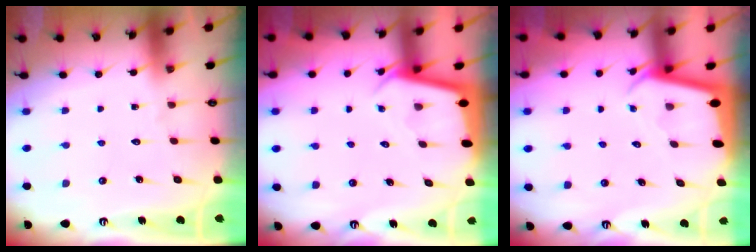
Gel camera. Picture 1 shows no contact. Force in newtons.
{"total": 2.5, "press": 2.5, "slide": 0.1}
{"total": 2.0, "press": 2.0, "slide": 0.1}